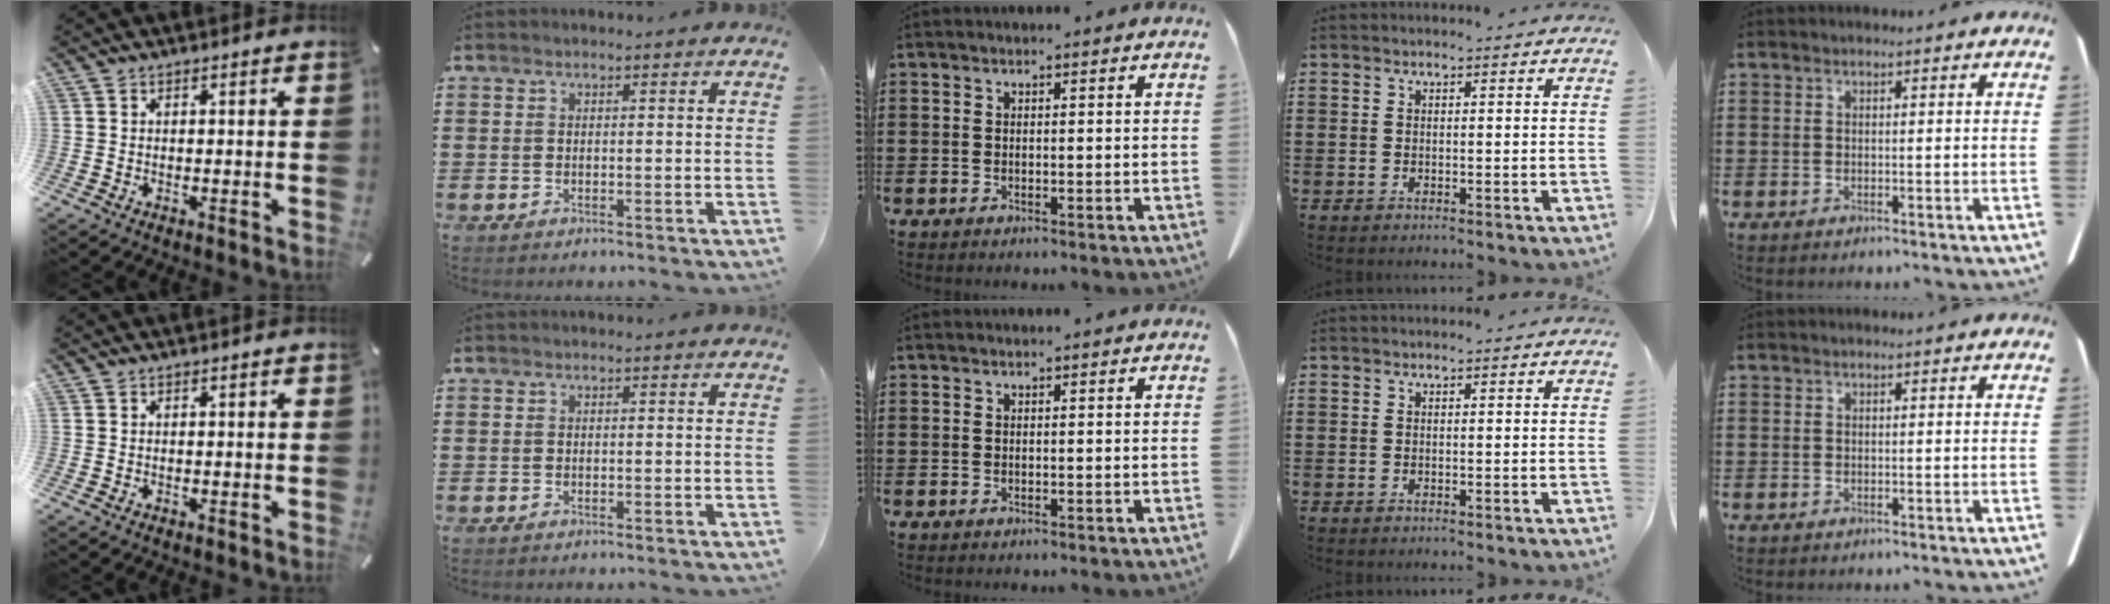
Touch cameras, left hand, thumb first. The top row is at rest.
{}